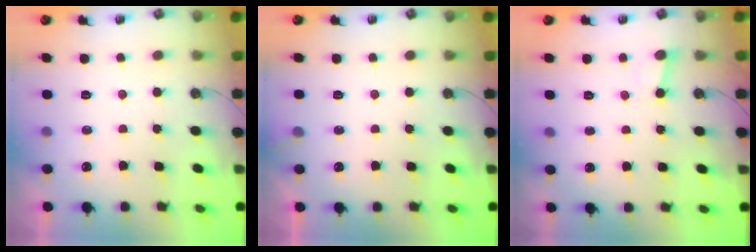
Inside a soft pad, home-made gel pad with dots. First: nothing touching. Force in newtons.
{"total": 3.4, "press": 3.4, "slide": 0.2}
{"total": 2.6, "press": 2.5, "slide": 0.4}